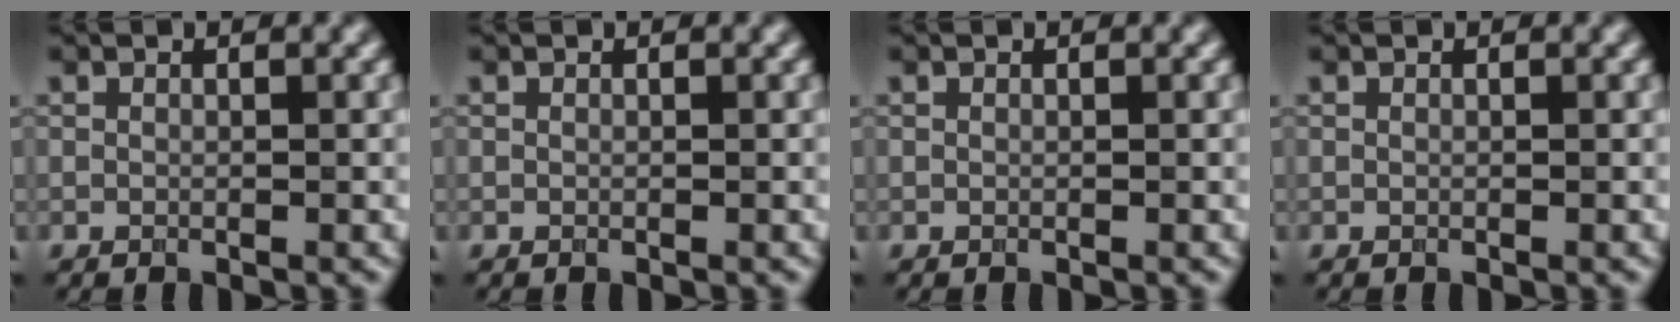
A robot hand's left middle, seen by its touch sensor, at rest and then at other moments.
{"total": 0.0}
{"total": 0.0}
{"total": 0.0}